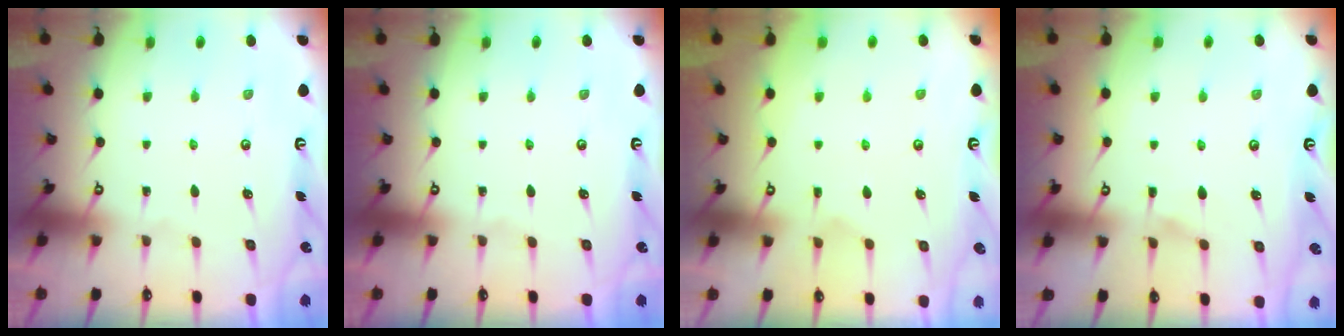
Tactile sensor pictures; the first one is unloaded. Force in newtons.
{"total": 0.0}
{"total": 2.9, "press": 2.7, "slide": 1.1}
{"total": 4.8, "press": 4.8, "slide": 0.5}